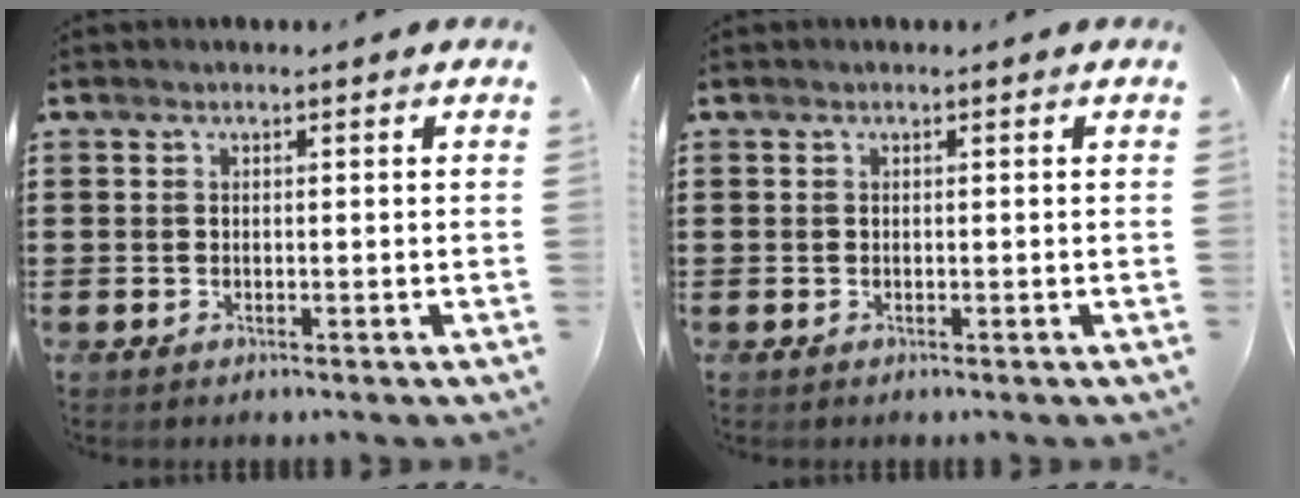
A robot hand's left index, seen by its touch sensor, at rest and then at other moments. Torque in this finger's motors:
{"motor_torque": [0.00, 0.00, 0.00, 0.00]}